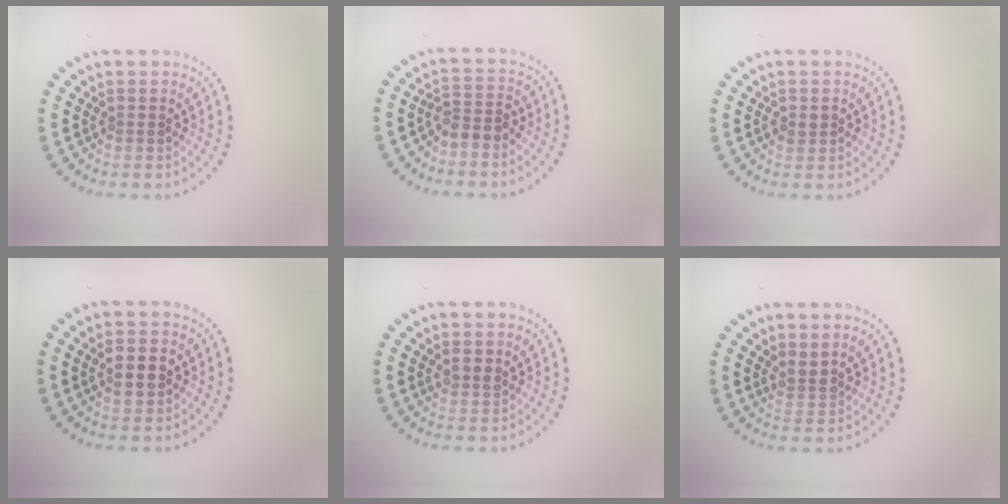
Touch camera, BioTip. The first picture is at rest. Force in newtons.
{"total": 2.2, "press": 1.9, "slide": 1.1}
{"total": 0.9, "press": 0.9, "slide": 0.1}
{"total": 2.9, "press": 2.9, "slide": 0.2}
{"total": 1.6, "press": 1.4, "slide": 0.7}
{"total": 1.9, "press": 1.3, "slide": 1.3}